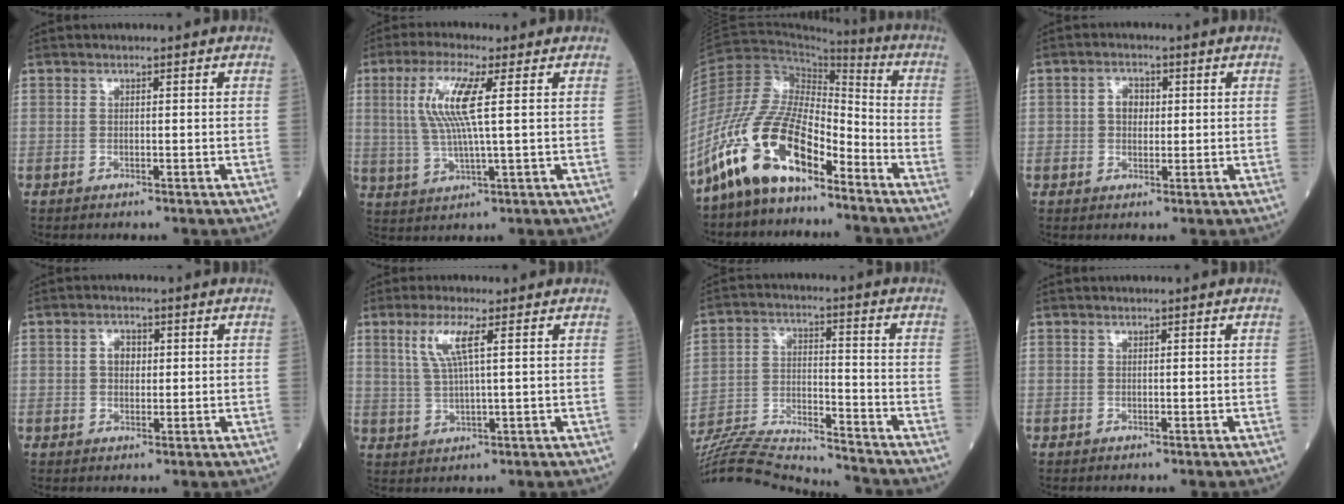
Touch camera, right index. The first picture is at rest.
{"total": 8.7, "force": [2.1, 0.4, 8.4], "torque": [-0.189, 0.006, 0.039]}
{"total": 14.7, "force": [-10.2, 5.3, 9.2], "torque": [-0.197, 0.021, -0.194]}
{"total": 3.1, "force": [0.4, 2.3, 2.1], "torque": [-0.035, 0.011, 0.006]}
{"total": 2.8, "force": [0.5, 2.0, 1.9], "torque": [-0.031, 0.007, 0.007]}
{"total": 5.4, "force": [2.2, 0.3, 4.9], "torque": [-0.106, 0.004, 0.046]}
{"total": 20.6, "force": [-19.8, 0.7, 5.7], "torque": [-0.132, -0.008, -0.323]}
{"total": 0.0}